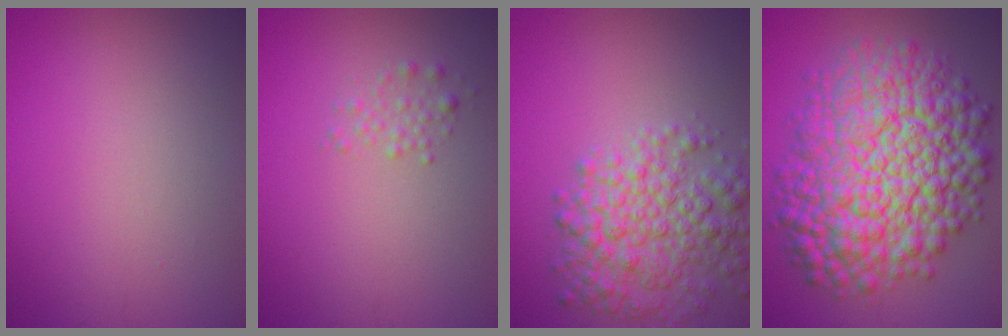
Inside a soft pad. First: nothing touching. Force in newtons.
{"total": 1.2, "press": 1.1, "slide": 0.1}
{"total": 6.4, "press": 6.4, "slide": 0.2}
{"total": 14.5, "press": 14.5, "slide": 0.3}